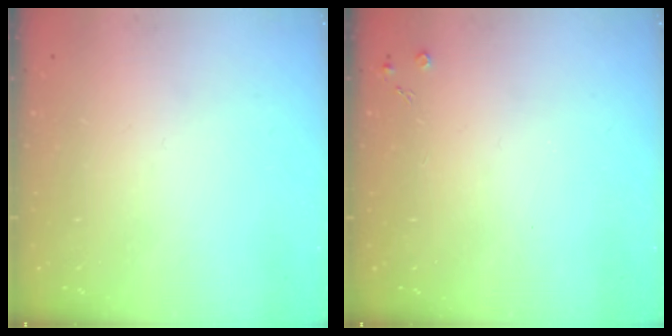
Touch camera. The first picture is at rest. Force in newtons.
{"total": 2.5, "press": 2.5, "slide": 0.5}